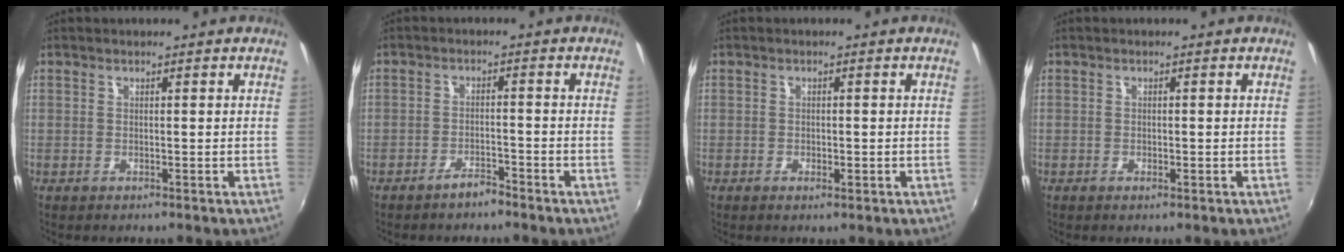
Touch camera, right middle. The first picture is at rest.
{"total": 3.0, "force": [-2.6, 0.7, 1.2], "torque": [-0.033, 0.002, -0.042]}
{"total": 1.8, "force": [-0.8, 1.0, 1.3], "torque": [-0.022, -0.004, -0.014]}
{"total": 1.1, "force": [-0.5, 0.6, 0.7], "torque": [-0.012, -0.003, -0.010]}